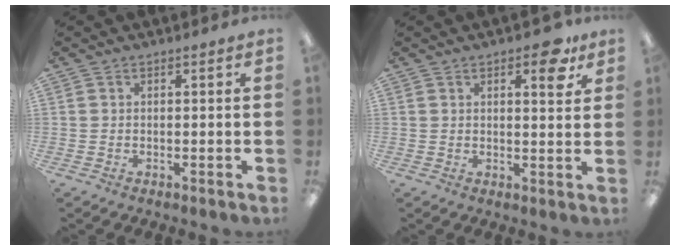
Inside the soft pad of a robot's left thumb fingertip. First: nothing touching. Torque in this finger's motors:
{"motor_torque": [-0.14, 0.22, -0.37, 0.24, 0.01]}